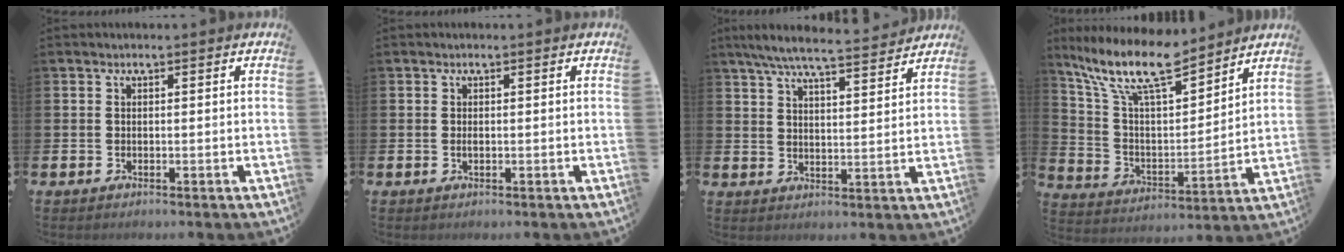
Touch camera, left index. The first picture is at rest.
{"total": 0.6, "force": [0.0, 0.3, 0.5], "torque": [-0.010, 0.000, -0.002]}
{"total": 7.3, "force": [6.7, 0.6, 2.8], "torque": [-0.068, -0.038, 0.117]}
{"total": 12.6, "force": [10.5, 3.1, 6.2], "torque": [-0.159, -0.055, 0.184]}